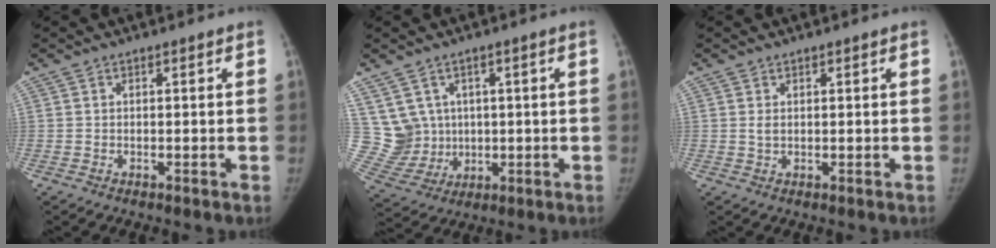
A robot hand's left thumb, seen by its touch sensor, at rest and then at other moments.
{"total": 8.5, "force": [2.7, 7.8, 1.9], "torque": [-0.011, -0.008, 0.073]}
{"total": 1.1, "force": [0.4, 0.8, 0.7], "torque": [-0.004, -0.004, 0.009]}